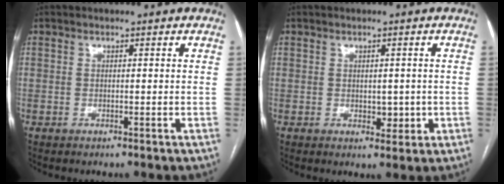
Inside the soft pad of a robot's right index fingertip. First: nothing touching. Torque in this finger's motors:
{"motor_torque": [0.01, 0.09, -0.03, 0.01]}